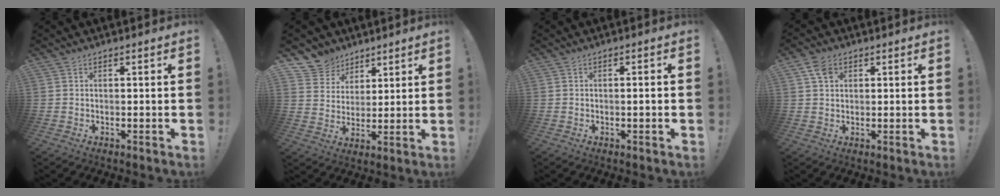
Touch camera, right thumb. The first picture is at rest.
{"total": 8.9, "force": [6.1, 6.4, 0.7], "torque": [-0.022, -0.049, 0.124]}
{"total": 1.7, "force": [-0.6, -0.1, 1.6], "torque": [-0.027, 0.002, -0.012]}
{"total": 4.6, "force": [2.1, 3.3, 2.4], "torque": [-0.038, -0.002, 0.040]}